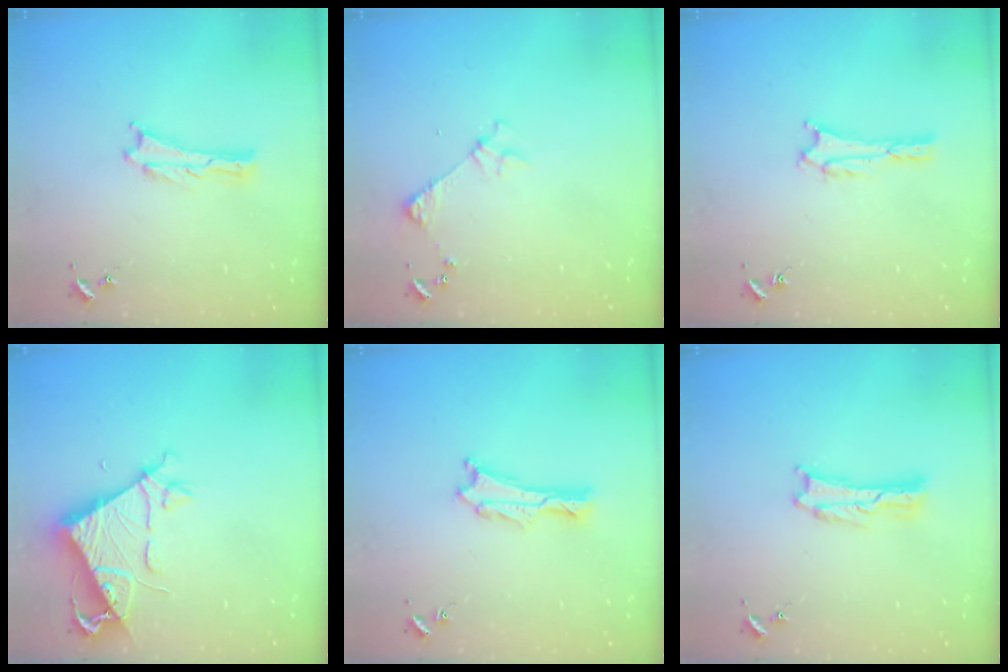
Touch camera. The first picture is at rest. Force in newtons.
{"total": 3.2, "press": 3.2, "slide": 0.3}
{"total": 1.6, "press": 1.6, "slide": 0.2}
{"total": 7.4, "press": 7.4, "slide": 0.7}
{"total": 0.9, "press": 0.9, "slide": 0.2}
{"total": 0.8, "press": 0.8, "slide": 0.2}